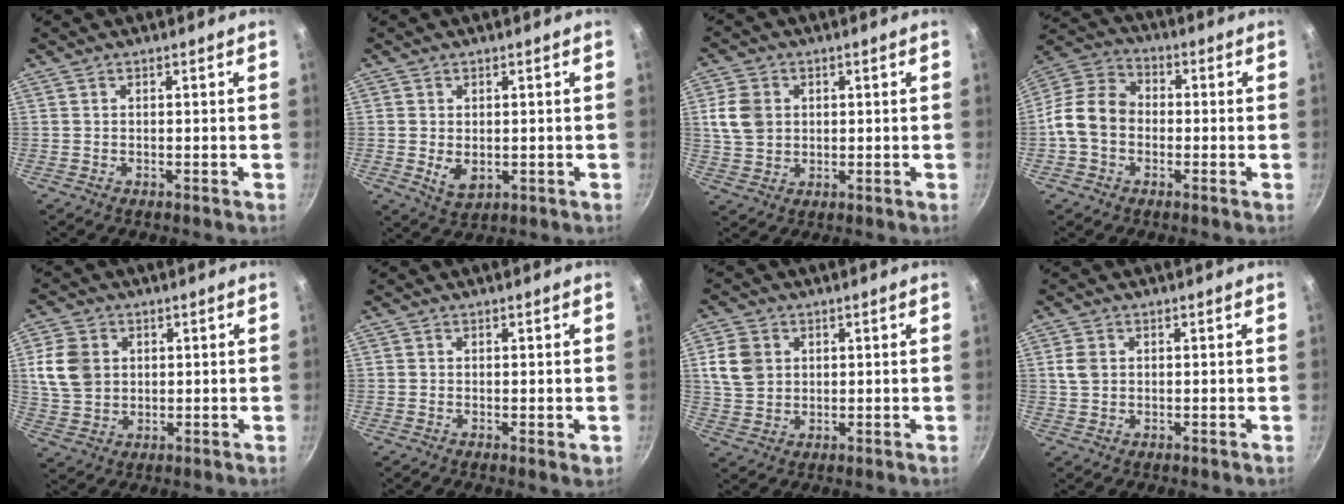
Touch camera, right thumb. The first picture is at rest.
{"total": 4.4, "force": [-0.2, 3.0, 3.2], "torque": [-0.052, -0.012, 0.006]}
{"total": 7.5, "force": [1.5, 6.1, 4.1], "torque": [-0.064, 0.001, 0.030]}
{"total": 10.8, "force": [-1.7, 8.4, 6.6], "torque": [-0.098, 0.032, -0.057]}
{"total": 9.3, "force": [1.9, 7.5, 5.1], "torque": [-0.082, 0.000, 0.041]}
{"total": 1.3, "force": [-0.1, 0.5, 1.2], "torque": [-0.015, -0.004, -0.003]}
{"total": 7.4, "force": [1.9, 6.1, 3.8], "torque": [-0.055, 0.001, 0.040]}
{"total": 3.2, "force": [0.6, 2.5, 1.9], "torque": [-0.030, 0.002, 0.011]}